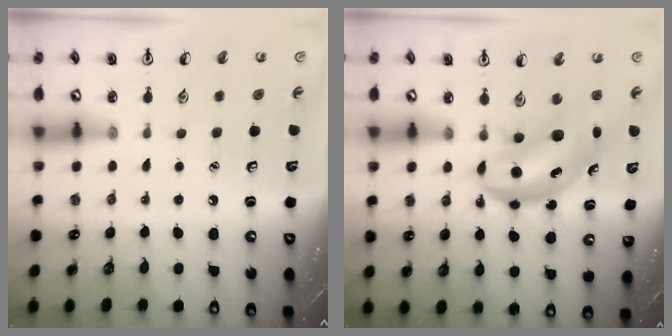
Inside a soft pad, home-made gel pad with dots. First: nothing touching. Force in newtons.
{"total": 5.6, "press": 5.5, "slide": 1.2}